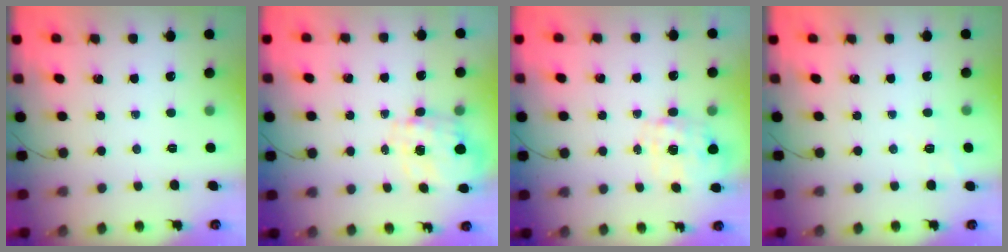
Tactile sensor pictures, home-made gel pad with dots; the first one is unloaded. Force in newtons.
{"total": 2.7, "press": 2.5, "slide": 1.1}
{"total": 4.9, "press": 4.8, "slide": 0.9}
{"total": 6.7, "press": 6.4, "slide": 1.9}